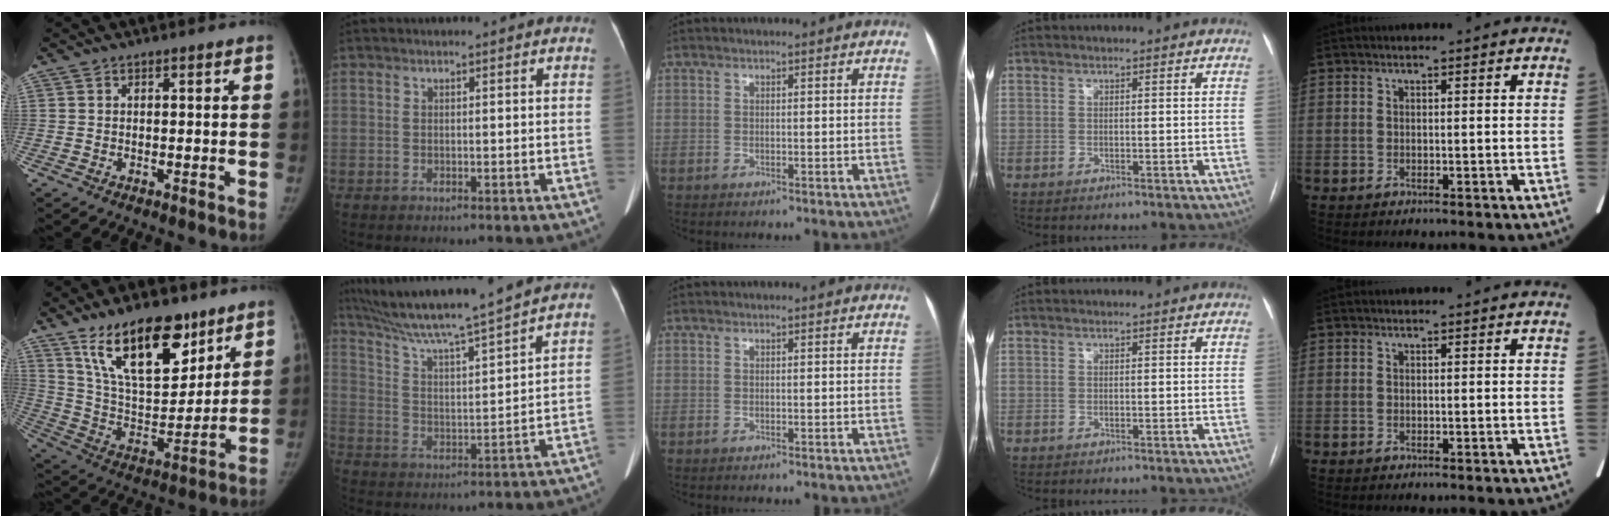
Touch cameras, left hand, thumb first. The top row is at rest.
{"thumb": {"total": 20.8, "force": [13.3, 9.4, 13.0], "torque": [-0.169, -0.068, 0.243]}, "index": {"total": 17.9, "force": [15.6, -1.6, 8.5], "torque": [-0.156, -0.005, 0.250]}}